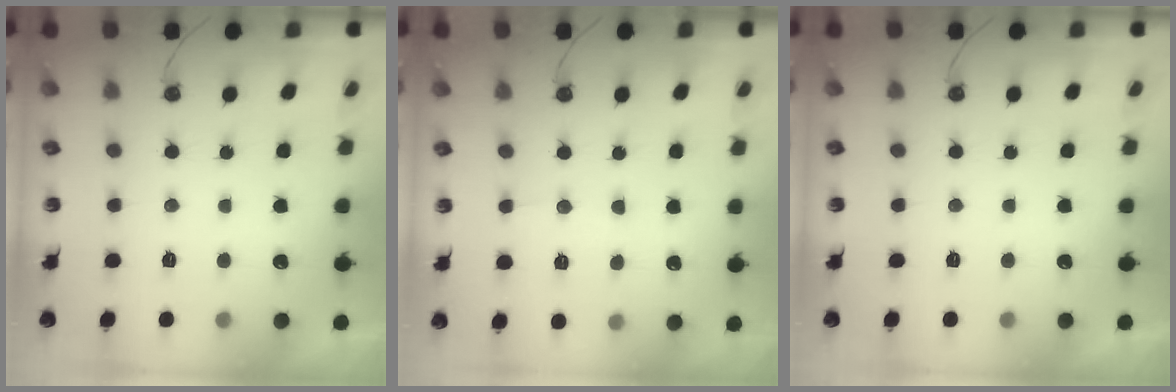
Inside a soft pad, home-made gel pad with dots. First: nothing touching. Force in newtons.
{"total": 8.4, "press": 8.3, "slide": 0.6}
{"total": 0.0}